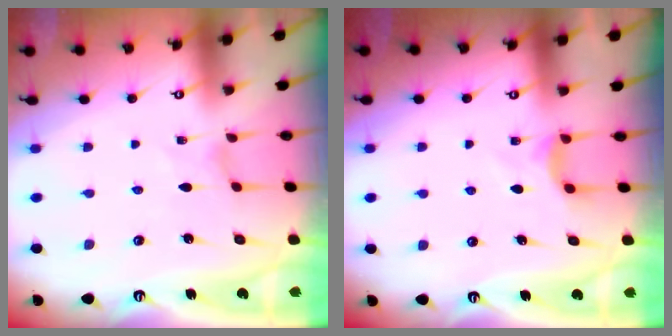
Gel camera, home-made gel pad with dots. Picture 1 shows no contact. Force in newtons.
{"total": 5.2, "press": 5.1, "slide": 1.0}